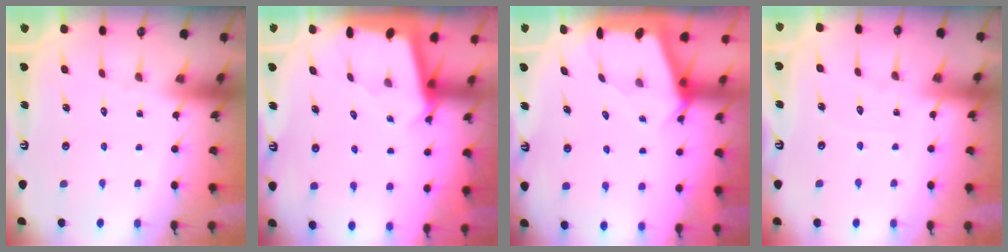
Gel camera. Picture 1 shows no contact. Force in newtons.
{"total": 2.3, "press": 2.3, "slide": 0.1}
{"total": 2.5, "press": 2.5, "slide": 0.3}
{"total": 2.9, "press": 2.9, "slide": 0.4}